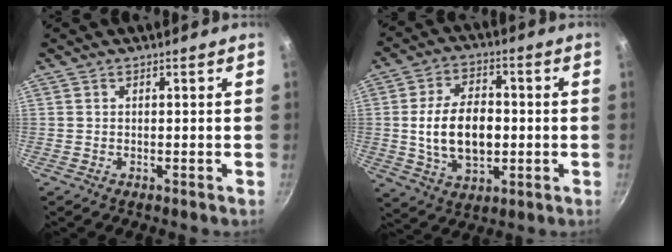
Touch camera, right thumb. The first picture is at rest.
{"total": 13.8, "force": [-0.6, 8.6, 10.8], "torque": [-0.169, 0.011, -0.006]}